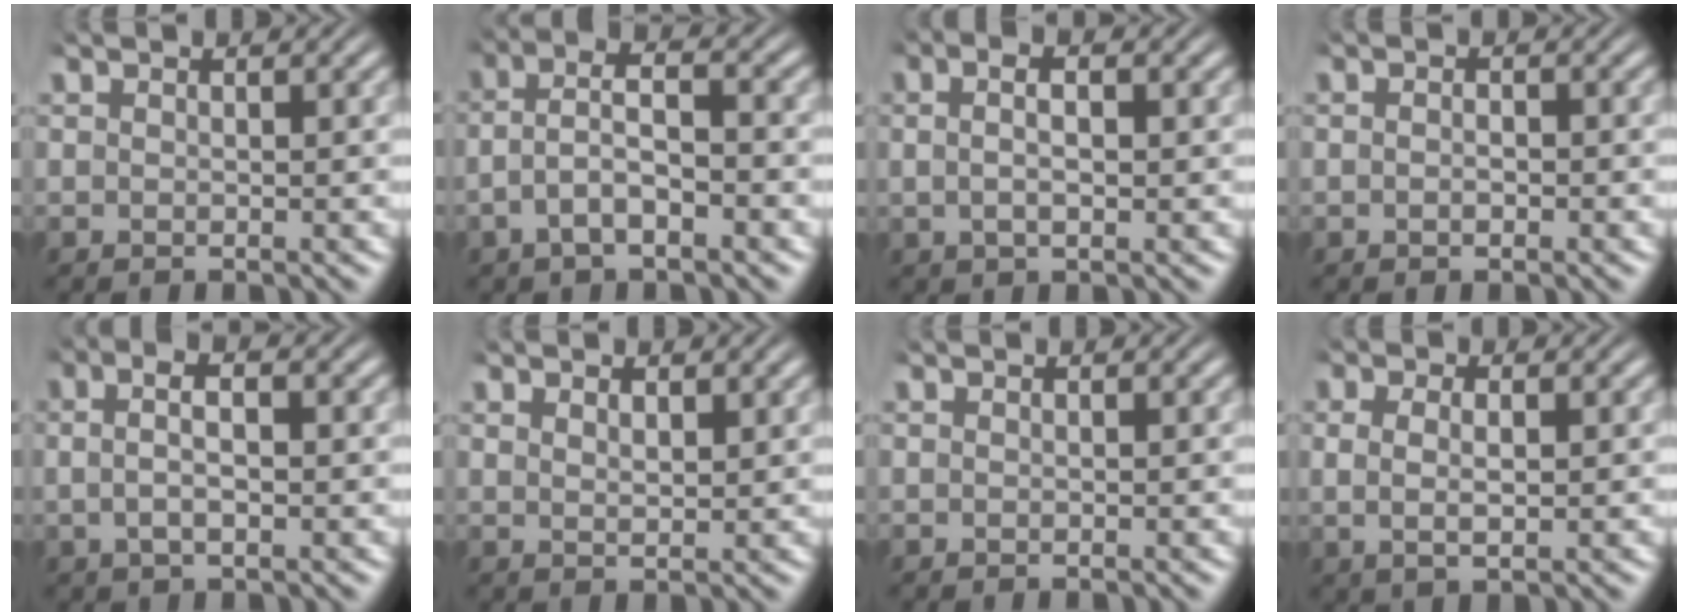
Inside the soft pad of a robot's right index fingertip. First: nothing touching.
{"total": 3.9, "force": [-0.3, 2.2, 3.3], "torque": [-0.066, -0.005, -0.007]}
{"total": 3.1, "force": [0.5, 1.3, 2.8], "torque": [-0.045, 0.006, 0.005]}
{"total": 0.8, "force": [-0.4, 0.4, 0.6], "torque": [-0.011, 0.000, -0.009]}
{"total": 3.8, "force": [0.4, 1.7, 3.4], "torque": [-0.059, 0.008, 0.001]}
{"total": 1.2, "force": [0.9, -0.2, 0.7], "torque": [-0.009, -0.009, 0.025]}
{"total": 0.0}
{"total": 2.8, "force": [0.3, 1.3, 2.4], "torque": [-0.045, -0.004, 0.012]}